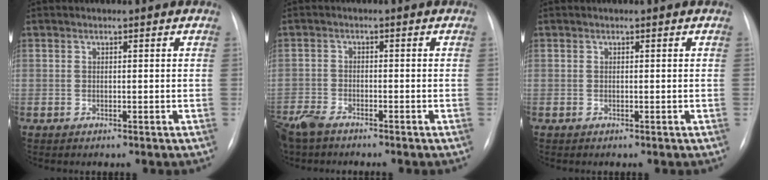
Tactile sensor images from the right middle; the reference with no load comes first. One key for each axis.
{"total": 5.4, "fx": -4.6, "fy": 1.5, "fz": 2.4, "tx": -0.050, "ty": -0.014, "tz": -0.089}
{"total": 0.0}